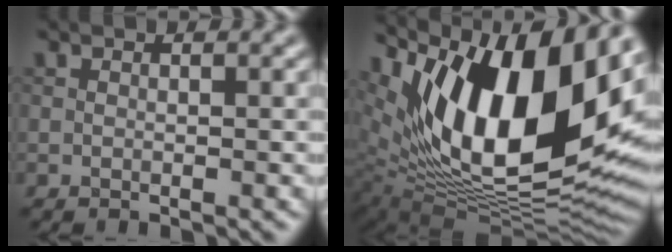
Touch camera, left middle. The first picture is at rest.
{"total": 16.7, "force": [5.6, 7.8, 13.7], "torque": [-0.206, -0.009, 0.089]}